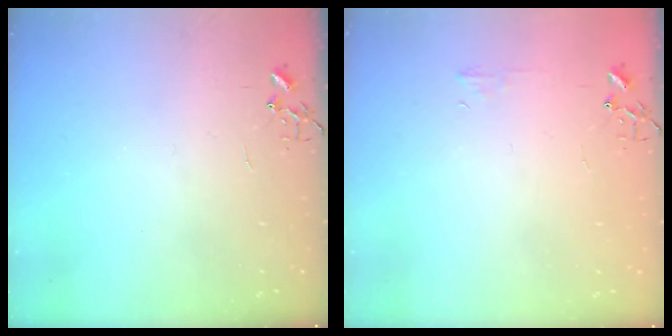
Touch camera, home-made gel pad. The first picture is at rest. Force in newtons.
{"total": 4.8, "press": 4.7, "slide": 0.7}